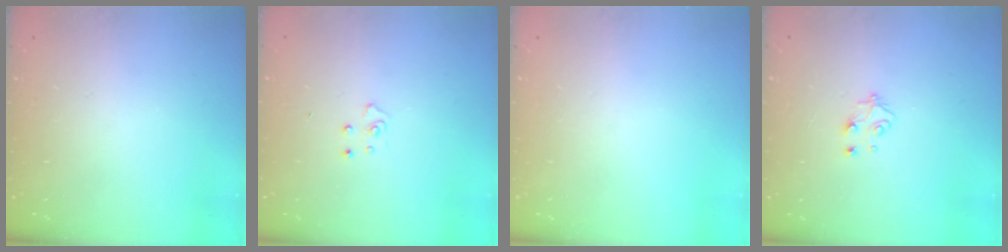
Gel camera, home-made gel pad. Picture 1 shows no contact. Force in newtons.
{"total": 3.9, "press": 3.9, "slide": 0.3}
{"total": 0.0}
{"total": 5.4, "press": 5.4, "slide": 0.4}